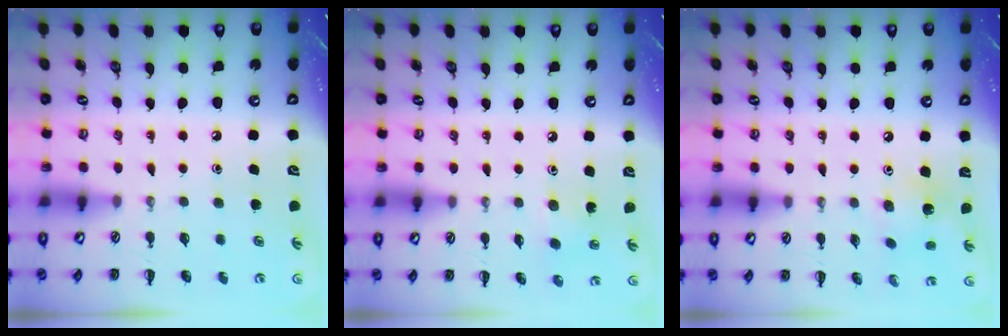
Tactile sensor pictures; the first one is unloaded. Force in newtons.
{"total": 3.0, "press": 2.8, "slide": 1.0}
{"total": 4.7, "press": 4.6, "slide": 1.0}